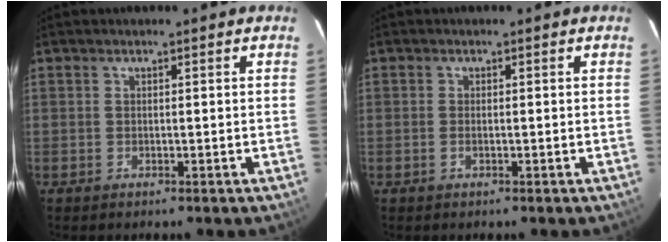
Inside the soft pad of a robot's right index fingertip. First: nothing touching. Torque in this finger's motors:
{"motor_torque": [-0.12, 0.19, -0.01, -0.01]}